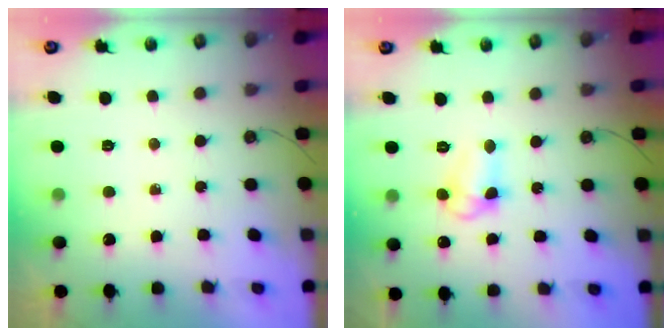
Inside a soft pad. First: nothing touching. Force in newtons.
{"total": 8.0, "press": 7.9, "slide": 0.5}